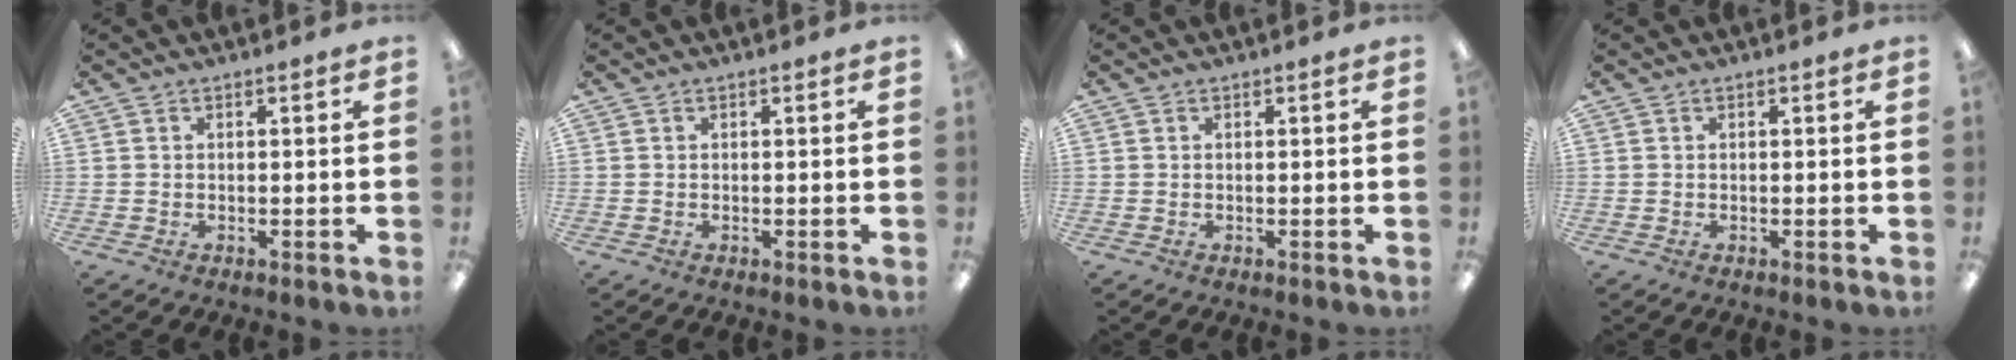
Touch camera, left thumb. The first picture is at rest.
{"total": 0.0}
{"total": 0.0}
{"total": 0.0}